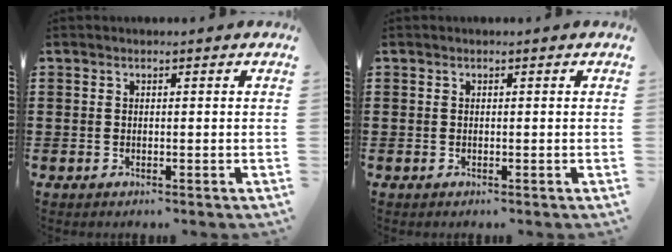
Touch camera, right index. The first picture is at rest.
{"total": 0.0}